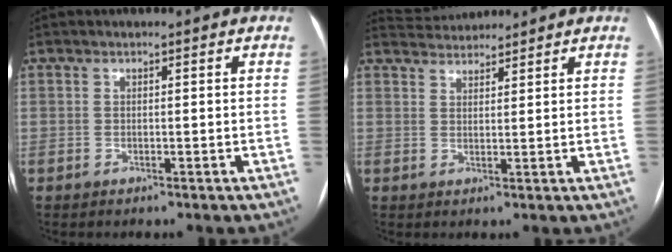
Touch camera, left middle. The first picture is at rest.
{"total": 4.4, "force": [4.4, 0.5, 0.1], "torque": [-0.009, 0.027, 0.075]}